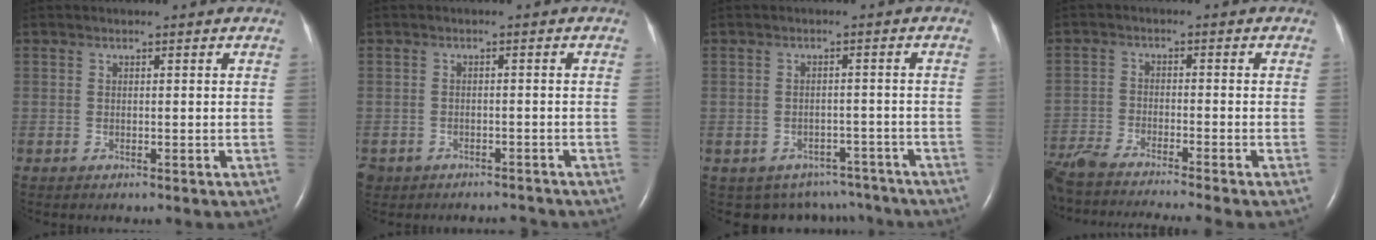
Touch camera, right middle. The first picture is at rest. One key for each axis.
{"total": 5.0, "fx": -4.2, "fy": 2.7, "fz": 0.2, "tx": -0.005, "ty": 0.005, "tz": -0.064}
{"total": 8.2, "fx": -6.8, "fy": 4.5, "fz": 0.3, "tx": 0.001, "ty": 0.019, "tz": -0.074}
{"total": 15.2, "fx": -13.6, "fy": -0.6, "fz": 6.7, "tx": -0.119, "ty": -0.028, "tz": -0.229}